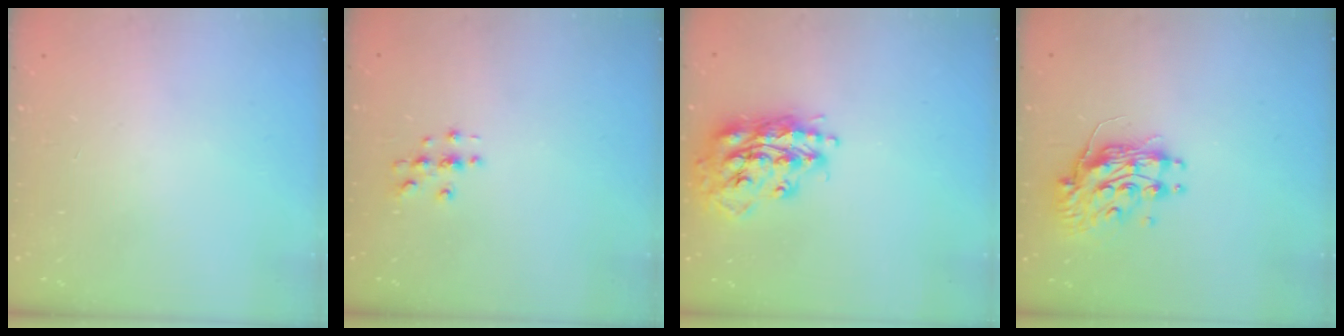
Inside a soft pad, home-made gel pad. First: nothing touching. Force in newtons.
{"total": 2.7, "press": 2.7, "slide": 0.3}
{"total": 17.4, "press": 17.4, "slide": 1.1}
{"total": 10.6, "press": 10.6, "slide": 0.7}